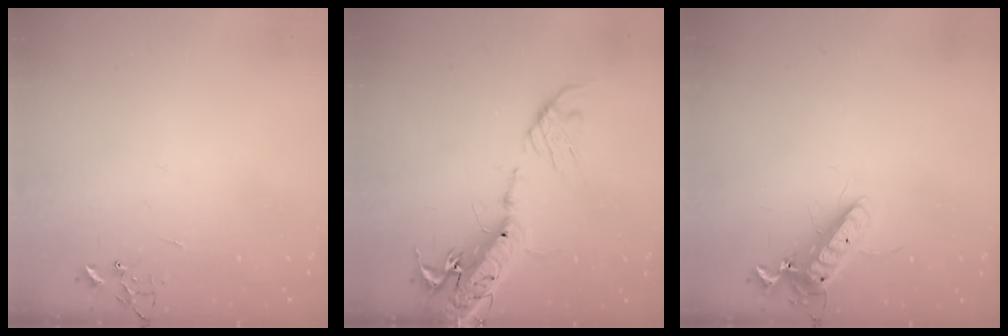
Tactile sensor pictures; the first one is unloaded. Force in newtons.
{"total": 19.6, "press": 19.1, "slide": 4.3}
{"total": 12.2, "press": 12.1, "slide": 1.7}